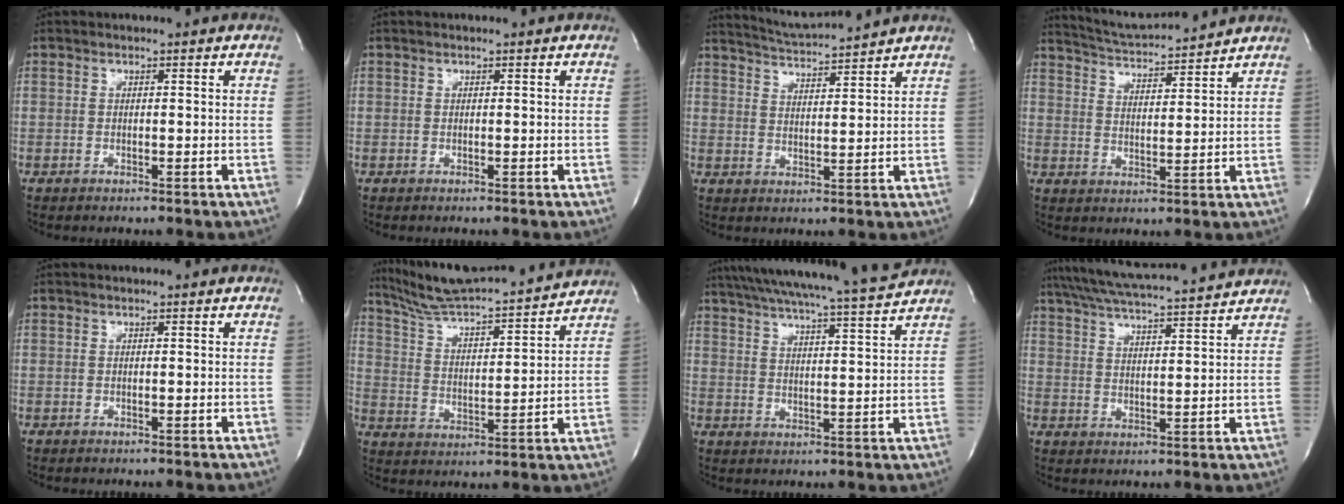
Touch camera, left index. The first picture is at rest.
{"total": 0.7, "force": [-0.7, -0.1, 0.0], "torque": [0.007, 0.001, -0.011]}
{"total": 7.3, "force": [7.0, -1.2, 2.0], "torque": [-0.046, 0.004, 0.119]}
{"total": 10.0, "force": [9.6, 0.0, 2.9], "torque": [-0.059, 0.009, 0.154]}
{"total": 0.0}
{"total": 17.7, "force": [16.4, 0.4, 6.5], "torque": [-0.112, -0.003, 0.253]}
{"total": 18.3, "force": [16.6, -1.0, 7.6], "torque": [-0.135, -0.022, 0.234]}
{"total": 16.9, "force": [15.3, 0.3, 7.2], "torque": [-0.133, 0.018, 0.220]}